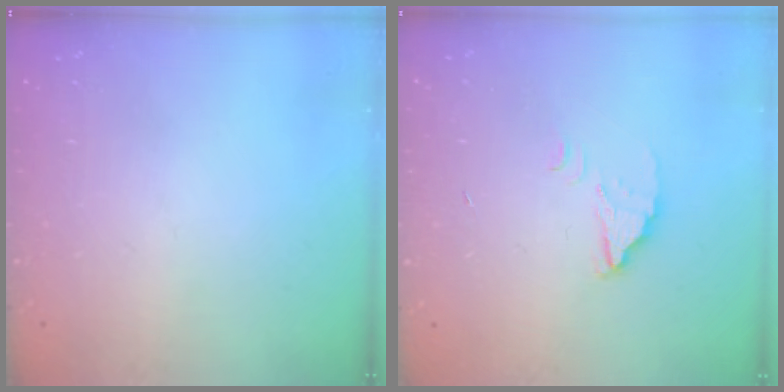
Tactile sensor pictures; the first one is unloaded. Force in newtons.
{"total": 2.7, "press": 2.7, "slide": 0.1}